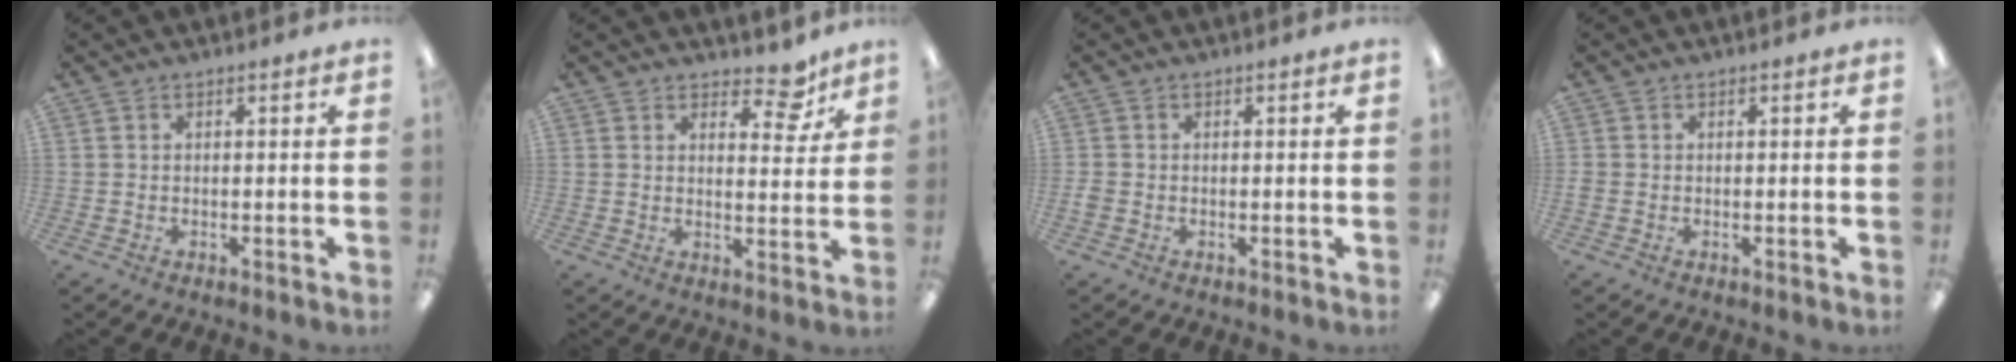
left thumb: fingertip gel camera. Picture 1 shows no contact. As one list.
[{"total": 7.4, "force": [5.5, 3.3, 3.6], "torque": [-0.029, -0.035, 0.090]}, {"total": 1.3, "force": [-0.3, 1.1, 0.6], "torque": [-0.009, 0.003, -0.005]}, {"total": 0.5, "force": [-0.1, 0.5, 0.2], "torque": [-0.002, 0.003, -0.003]}]